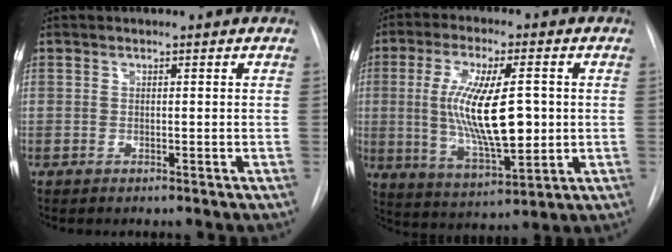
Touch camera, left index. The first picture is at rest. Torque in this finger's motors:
{"motor_torque": [2.14, 0.00, 0.49, 0.17]}